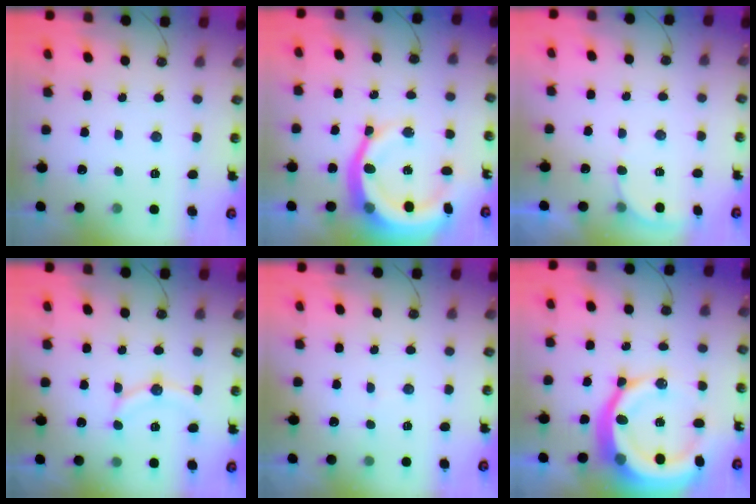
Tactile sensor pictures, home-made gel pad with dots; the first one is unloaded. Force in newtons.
{"total": 16.2, "press": 16.0, "slide": 2.6}
{"total": 3.5, "press": 3.4, "slide": 0.7}
{"total": 10.0, "press": 9.7, "slide": 2.8}
{"total": 2.7, "press": 2.6, "slide": 0.2}
{"total": 19.8, "press": 19.6, "slide": 2.3}